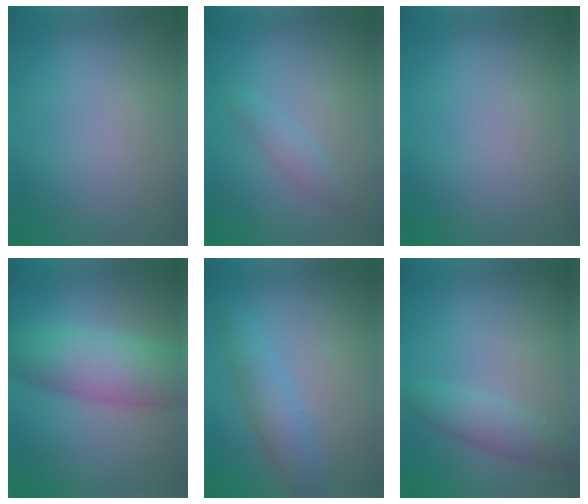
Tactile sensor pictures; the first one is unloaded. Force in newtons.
{"total": 1.5, "press": 1.5, "slide": 0.0}
{"total": 0.0}
{"total": 6.9, "press": 6.9, "slide": 0.2}
{"total": 2.9, "press": 2.9, "slide": 0.1}
{"total": 2.6, "press": 2.6, "slide": 0.1}